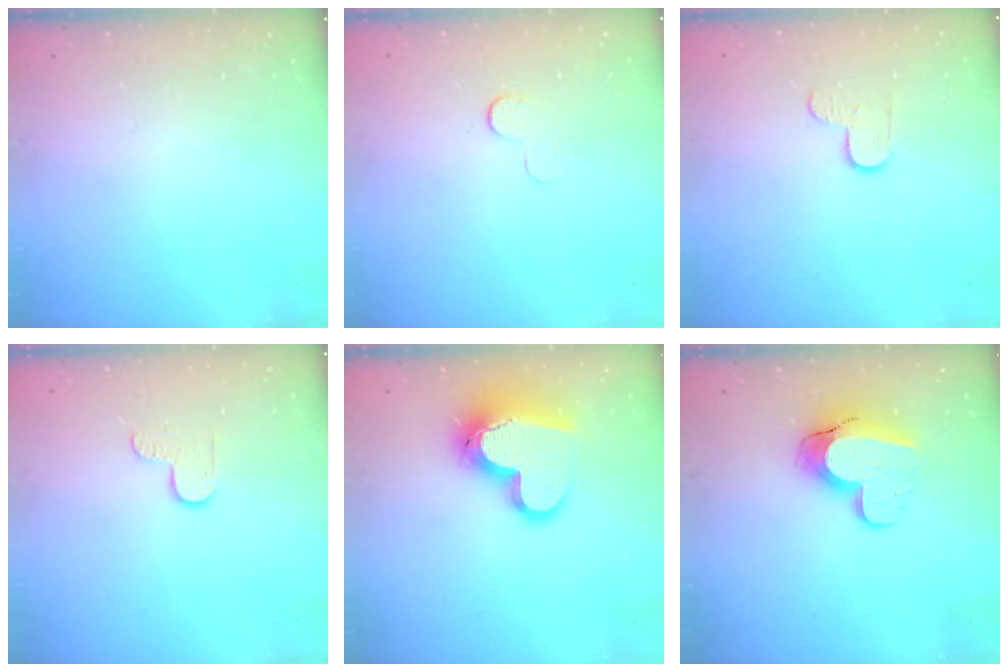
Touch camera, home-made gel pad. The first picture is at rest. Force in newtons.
{"total": 3.9, "press": 3.9, "slide": 0.4}
{"total": 3.3, "press": 3.3, "slide": 0.3}
{"total": 4.7, "press": 4.7, "slide": 0.4}
{"total": 15.9, "press": 15.7, "slide": 2.2}
{"total": 11.8, "press": 11.7, "slide": 1.0}